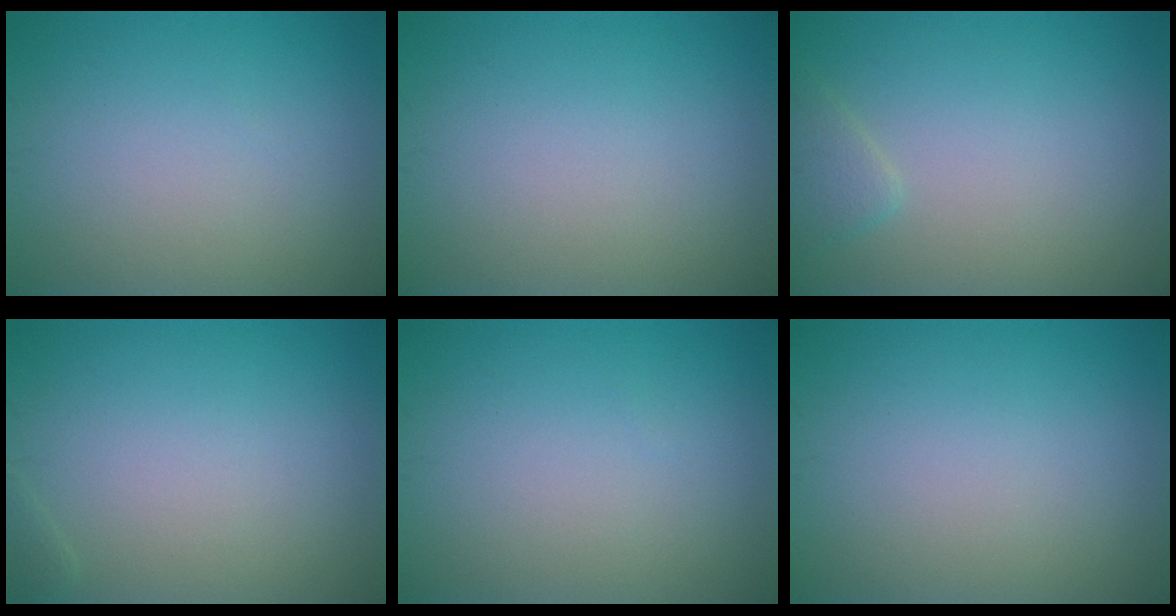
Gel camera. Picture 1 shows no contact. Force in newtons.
{"total": 0.0}
{"total": 1.6, "press": 1.6, "slide": 0.1}
{"total": 0.5, "press": 0.5, "slide": 0.1}
{"total": 0.0}
{"total": 0.0}